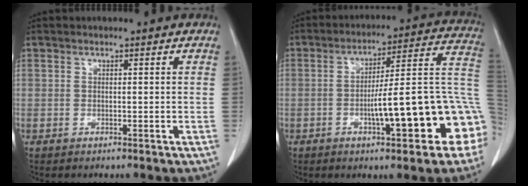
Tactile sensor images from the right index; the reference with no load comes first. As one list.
[{"total": 17.4, "force": [-5.1, 2.6, 16.5], "torque": [-0.151, 0.038, -0.063]}]